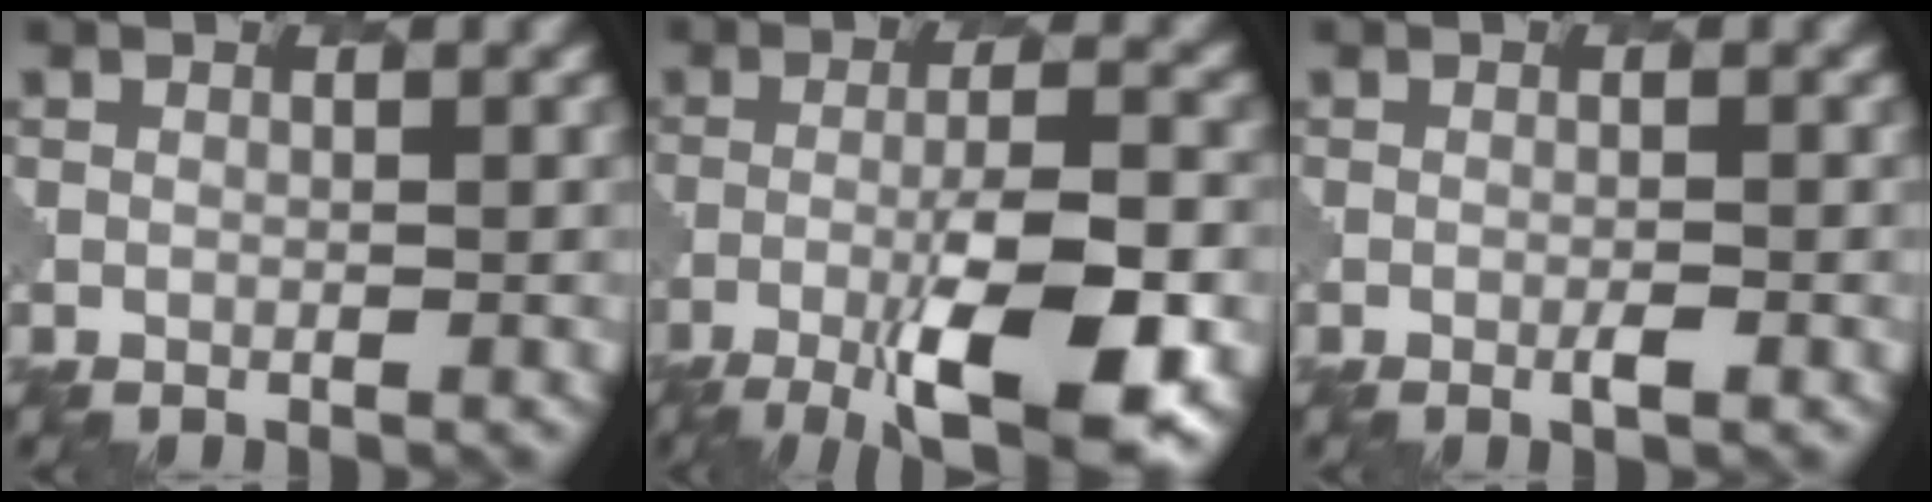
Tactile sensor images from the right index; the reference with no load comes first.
{"total": 9.8, "force": [-4.8, 2.5, 8.2], "torque": [-0.137, -0.005, -0.078]}
{"total": 0.7, "force": [-0.2, 0.0, 0.7], "torque": [-0.011, 0.003, -0.004]}